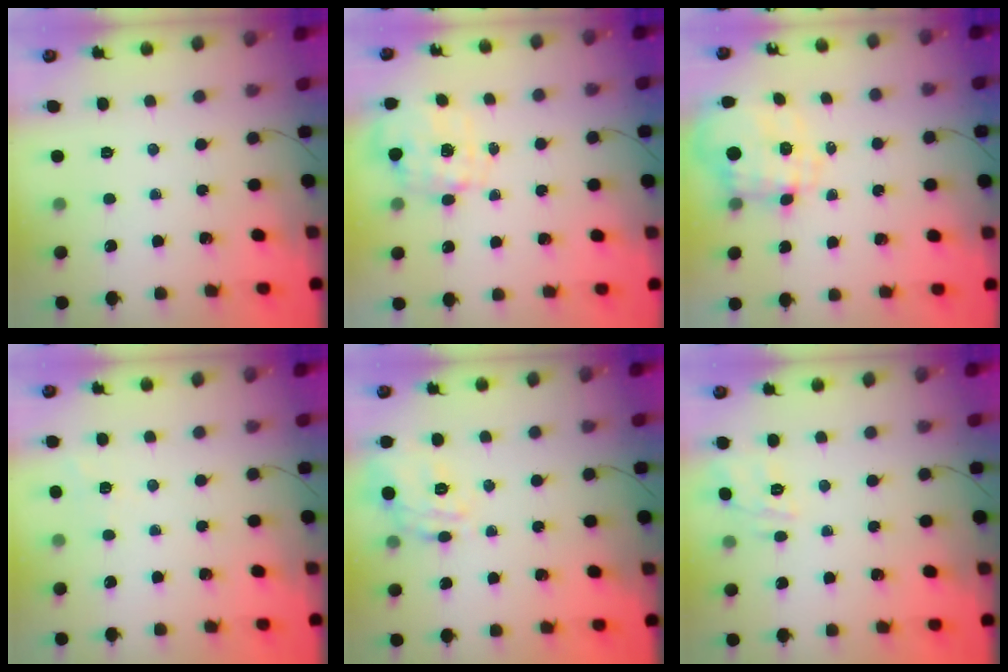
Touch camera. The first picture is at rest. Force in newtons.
{"total": 2.8, "press": 2.7, "slide": 0.9}
{"total": 4.2, "press": 3.8, "slide": 1.8}
{"total": 3.0, "press": 2.5, "slide": 1.7}
{"total": 14.8, "press": 14.7, "slide": 0.5}
{"total": 4.7, "press": 4.5, "slide": 1.4}